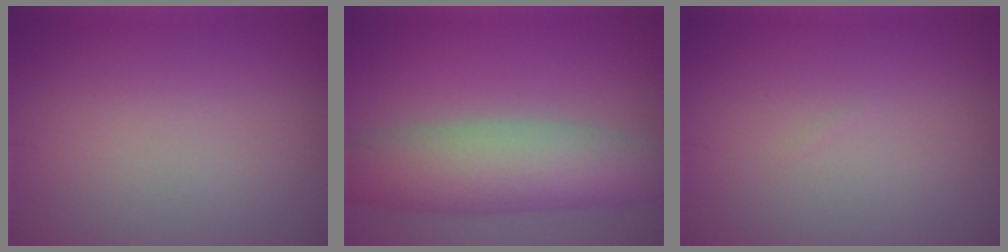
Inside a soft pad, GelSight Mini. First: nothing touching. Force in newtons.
{"total": 7.6, "press": 7.6, "slide": 0.5}
{"total": 0.0}